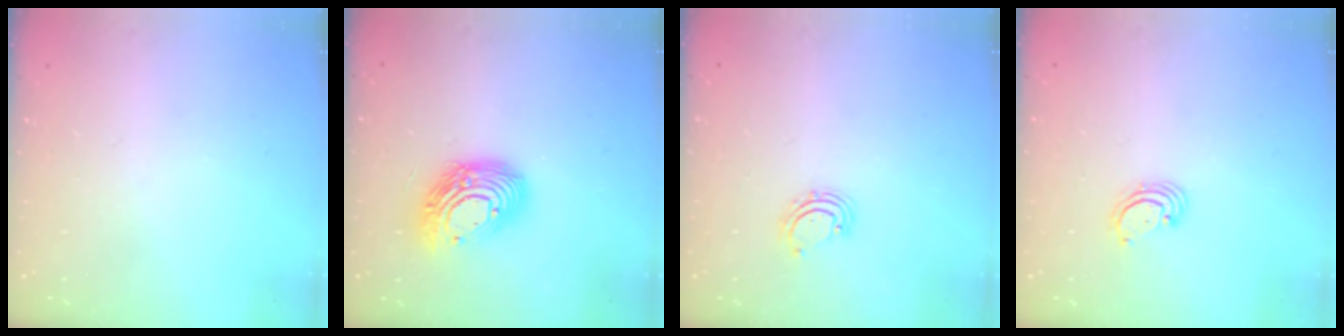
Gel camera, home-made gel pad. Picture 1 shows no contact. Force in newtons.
{"total": 14.9, "press": 14.9, "slide": 1.3}
{"total": 3.3, "press": 3.3, "slide": 0.3}
{"total": 2.5, "press": 2.5, "slide": 0.3}